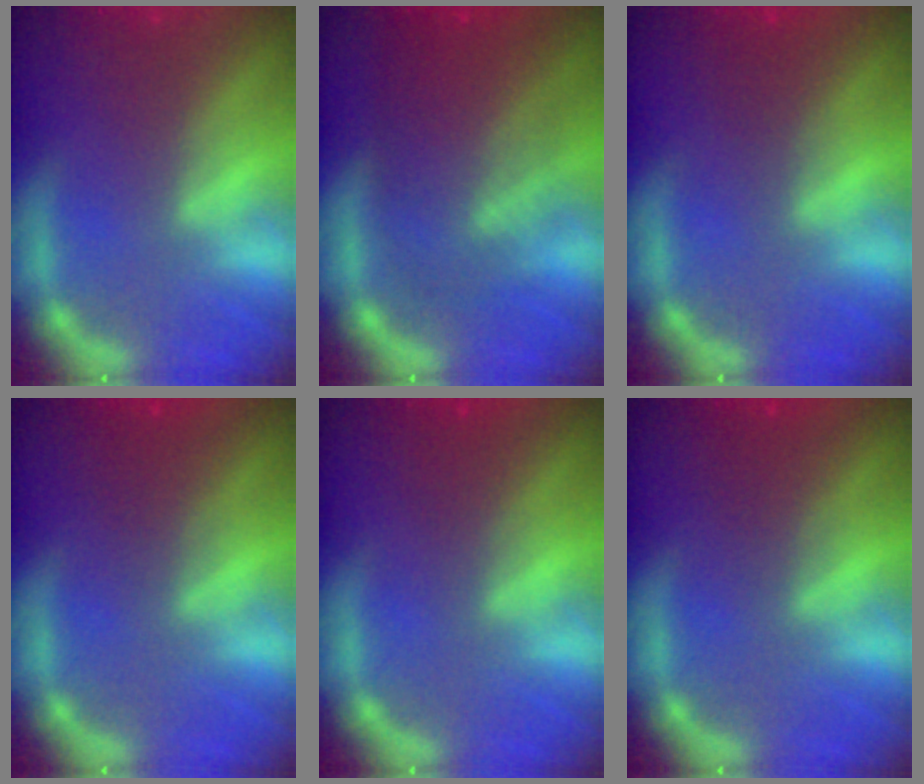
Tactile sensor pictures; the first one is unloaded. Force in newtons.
{"total": 9.1}
{"total": 1.5}
{"total": 1.9}
{"total": 1.5}
{"total": 1.9}